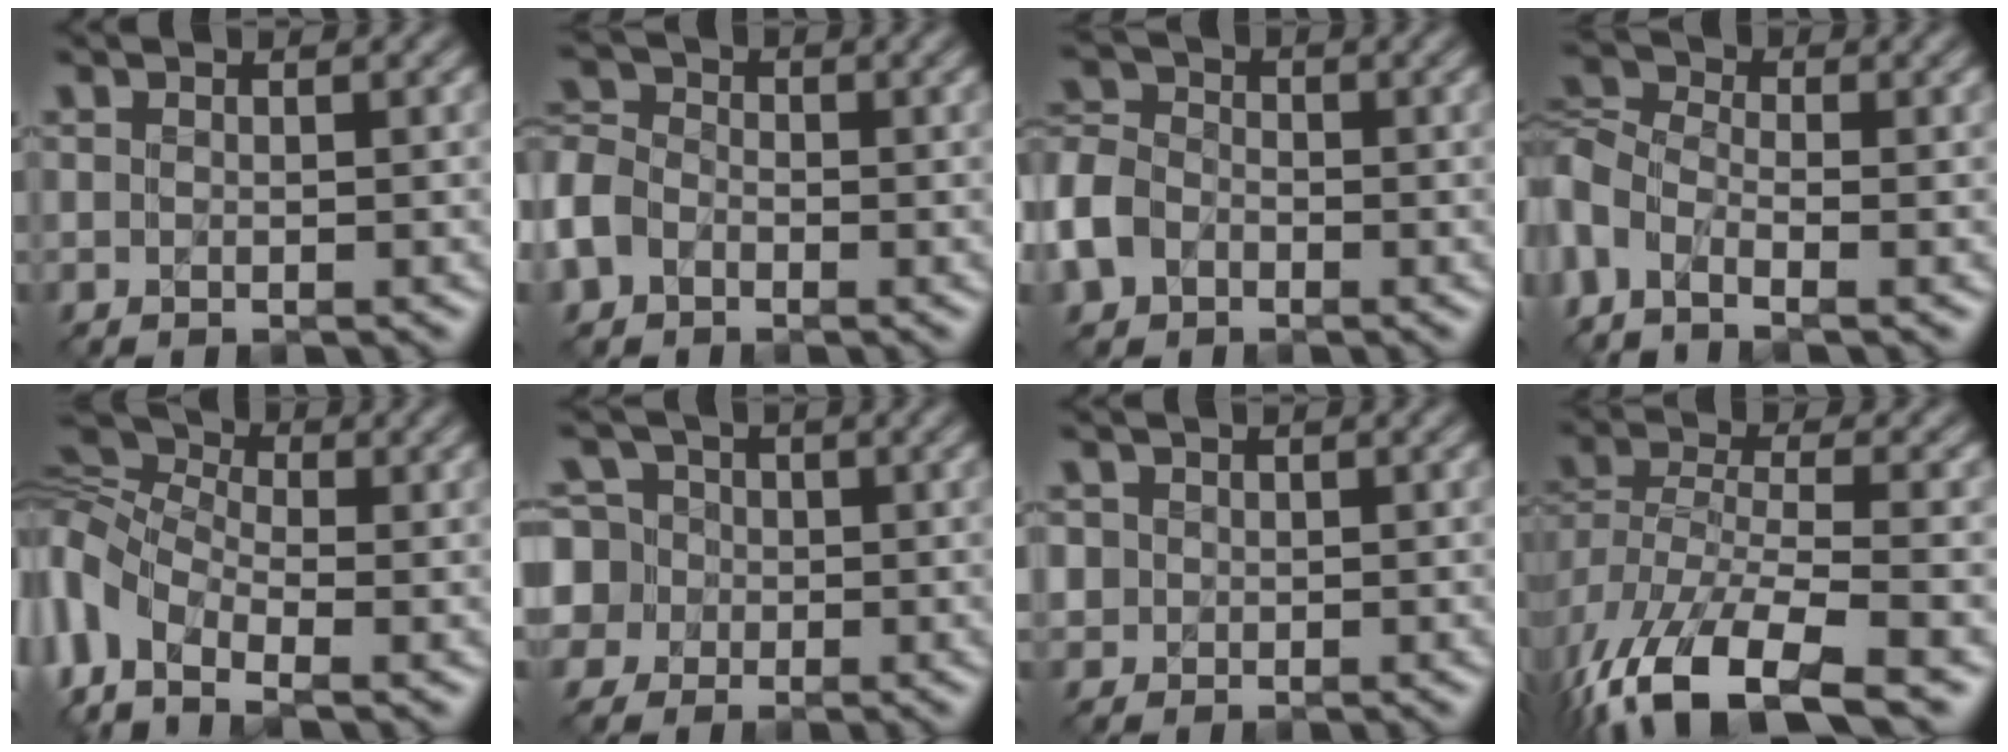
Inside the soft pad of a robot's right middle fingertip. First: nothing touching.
{"total": 3.0, "force": [-1.8, 2.2, 0.6], "torque": [-0.047, 0.010, -0.049]}
{"total": 3.4, "force": [-2.0, 2.7, 0.8], "torque": [-0.056, 0.010, -0.052]}
{"total": 4.4, "force": [-2.1, 2.6, 2.9], "torque": [-0.098, 0.001, -0.054]}
{"total": 6.5, "force": [-1.4, 4.5, 4.4], "torque": [-0.147, 0.010, -0.044]}
{"total": 4.8, "force": [-0.3, 4.8, -0.1], "torque": [-0.027, 0.034, -0.042]}
{"total": 1.1, "force": [0.1, 0.8, -0.8], "torque": [-0.002, 0.005, 0.001]}
{"total": 10.1, "force": [-6.2, 4.6, 6.5], "torque": [-0.172, -0.015, -0.098]}